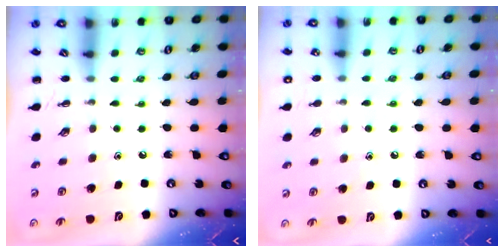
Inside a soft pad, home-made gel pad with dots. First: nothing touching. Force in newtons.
{"total": 6.9, "press": 6.6, "slide": 1.9}